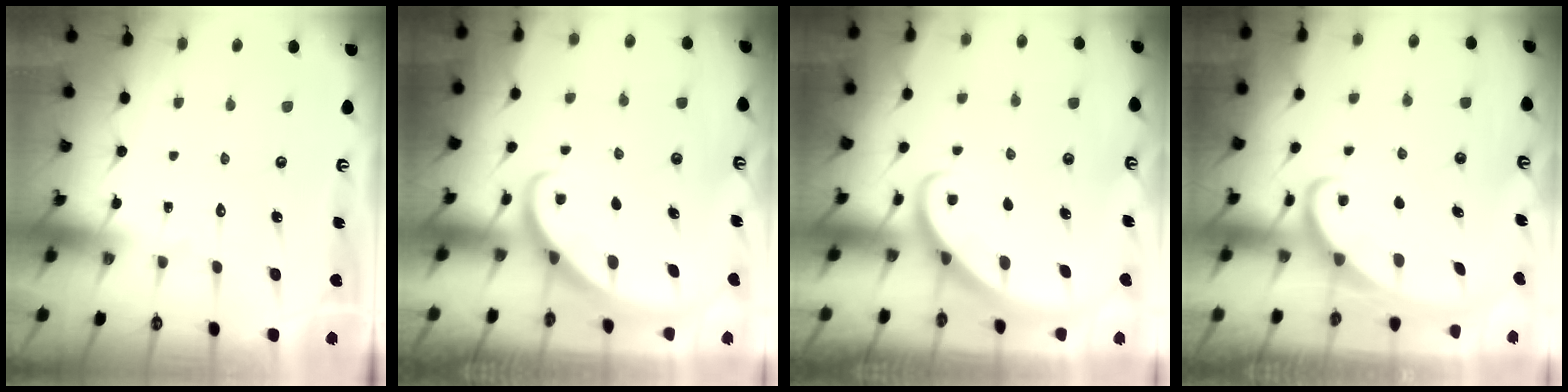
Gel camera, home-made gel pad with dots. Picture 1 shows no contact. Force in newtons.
{"total": 2.5, "press": 2.5, "slide": 0.3}
{"total": 2.8, "press": 2.8, "slide": 0.2}
{"total": 2.3, "press": 2.2, "slide": 0.3}